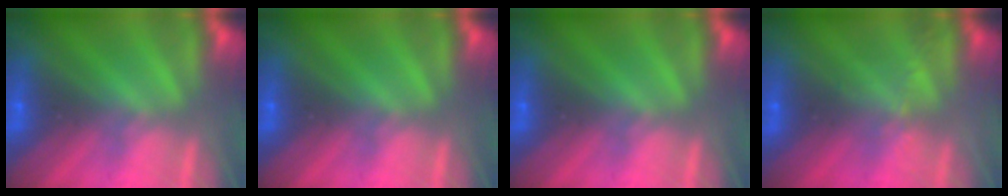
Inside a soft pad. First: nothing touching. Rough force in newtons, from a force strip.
{"total": 0.0}
{"total": 0.0}
{"total": 2.1}